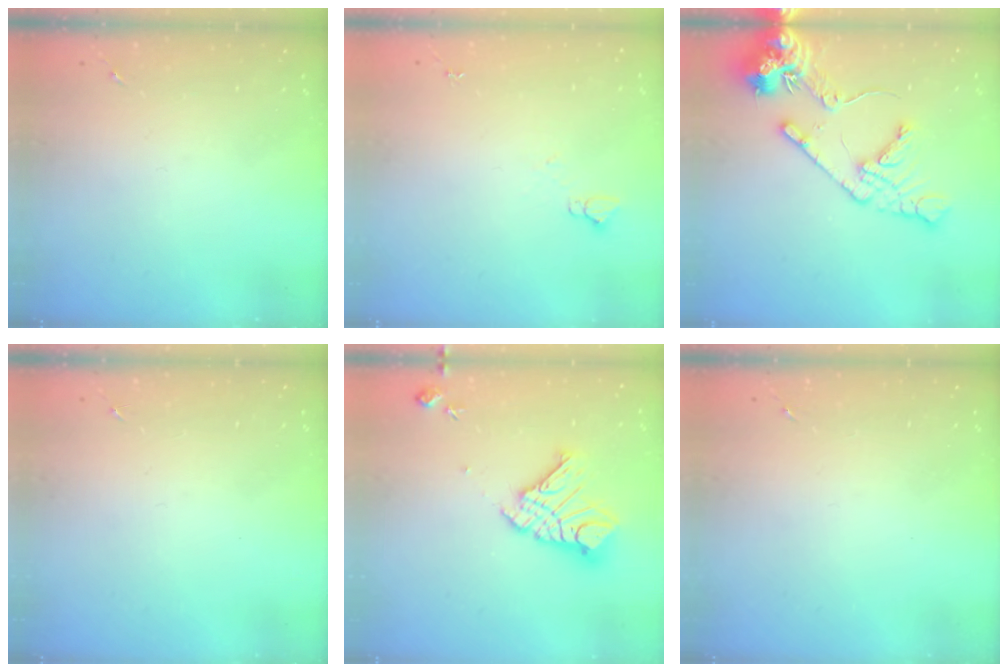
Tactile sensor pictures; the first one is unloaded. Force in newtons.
{"total": 3.1, "press": 3.1, "slide": 0.3}
{"total": 15.4, "press": 15.2, "slide": 2.2}
{"total": 0.0}
{"total": 15.2, "press": 15.1, "slide": 1.6}
{"total": 0.0}